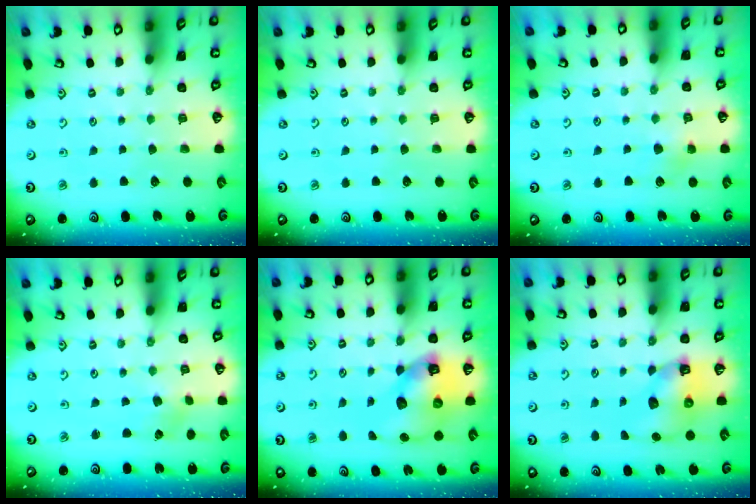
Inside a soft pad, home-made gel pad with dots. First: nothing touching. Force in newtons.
{"total": 0.0}
{"total": 5.7, "press": 5.7, "slide": 0.4}
{"total": 2.6, "press": 2.6, "slide": 0.2}
{"total": 12.5, "press": 12.4, "slide": 1.8}
{"total": 6.7, "press": 6.6, "slide": 1.1}